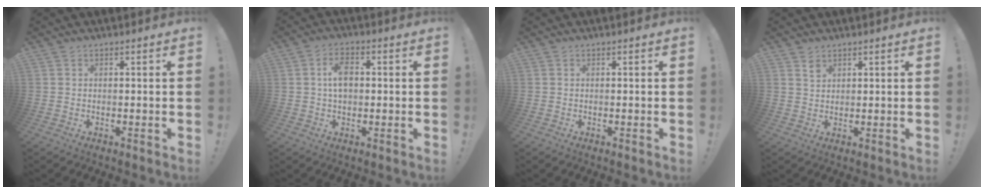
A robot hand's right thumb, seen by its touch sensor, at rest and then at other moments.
{"total": 6.5, "force": [0.5, 4.1, 5.0], "torque": [-0.077, 0.010, 0.009]}
{"total": 0.0}
{"total": 2.0, "force": [1.6, 1.1, 0.6], "torque": [-0.005, -0.010, 0.028]}